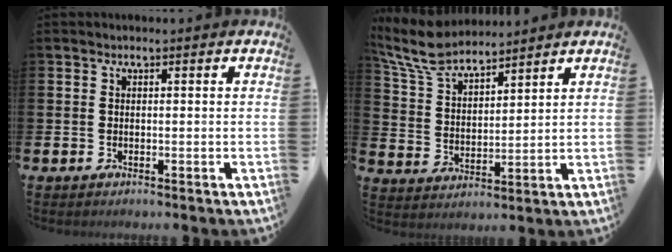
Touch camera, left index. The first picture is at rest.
{"total": 7.6, "force": [7.0, 2.0, 2.4], "torque": [-0.081, -0.026, 0.128]}